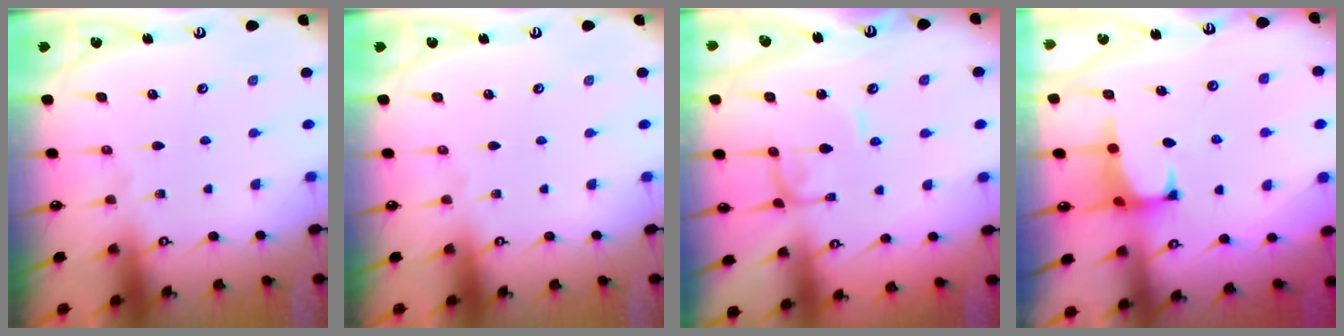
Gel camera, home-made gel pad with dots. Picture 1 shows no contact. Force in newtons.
{"total": 0.0}
{"total": 1.7, "press": 1.7, "slide": 0.1}
{"total": 1.6, "press": 1.5, "slide": 0.6}